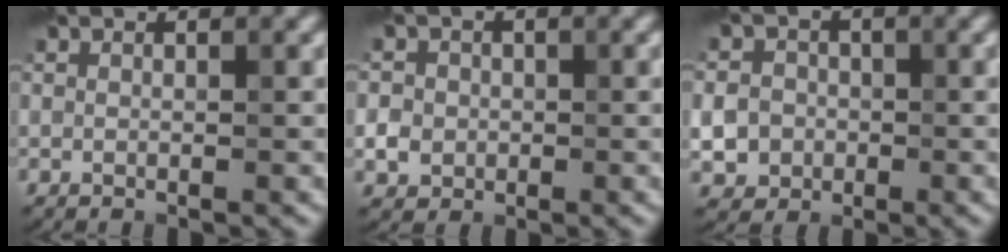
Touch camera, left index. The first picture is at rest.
{"total": 2.2, "force": [-0.2, 2.1, 0.7], "torque": [0.001, -0.001, -0.005]}
{"total": 6.2, "force": [-1.3, 5.8, 1.9], "torque": [-0.027, -0.002, -0.050]}